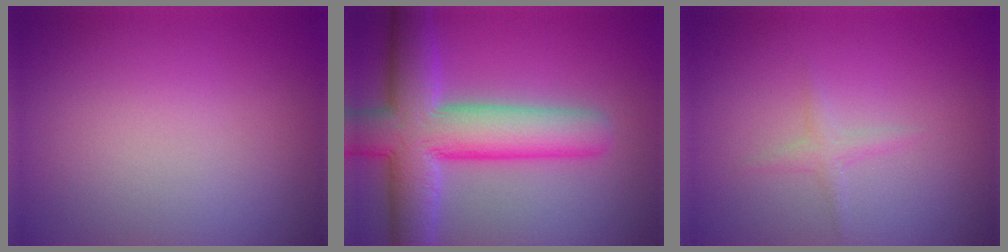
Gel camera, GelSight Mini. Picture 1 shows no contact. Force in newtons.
{"total": 10.0, "press": 10.0, "slide": 0.5}
{"total": 1.1, "press": 1.1, "slide": 0.0}